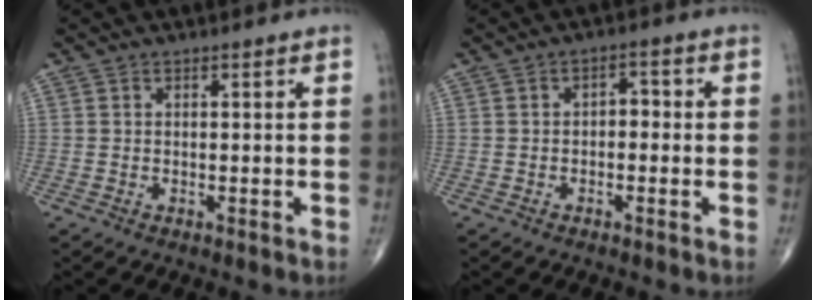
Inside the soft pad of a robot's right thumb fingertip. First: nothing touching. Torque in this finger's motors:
{"motor_torque": [-0.17, 0.43, 0.30, -0.11, 0.07]}